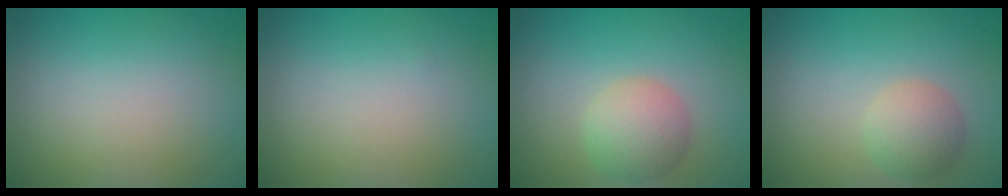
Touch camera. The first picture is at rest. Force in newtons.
{"total": 0.0}
{"total": 3.7, "press": 3.7, "slide": 0.2}
{"total": 3.0, "press": 3.0, "slide": 0.1}